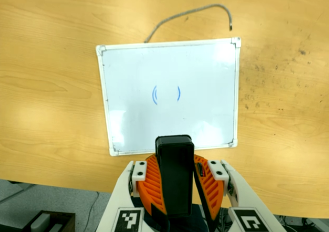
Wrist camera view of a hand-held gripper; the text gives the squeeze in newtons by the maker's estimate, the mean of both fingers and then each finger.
{"total": 10.2, "left": 10.0, "right": 10.3}